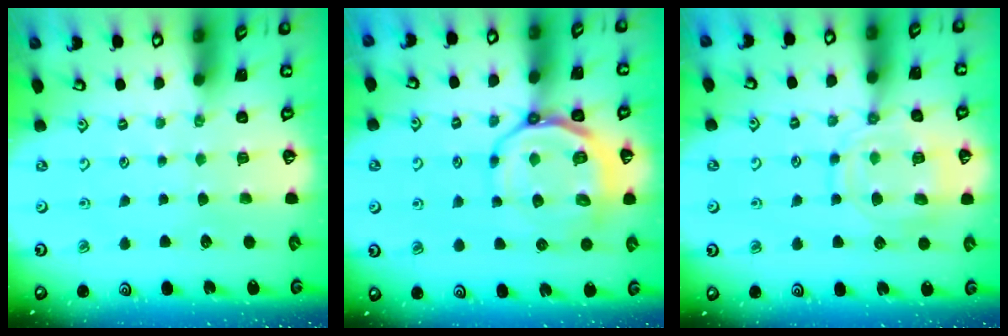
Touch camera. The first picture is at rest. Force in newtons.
{"total": 13.5, "press": 13.3, "slide": 2.7}
{"total": 14.2, "press": 14.1, "slide": 1.4}